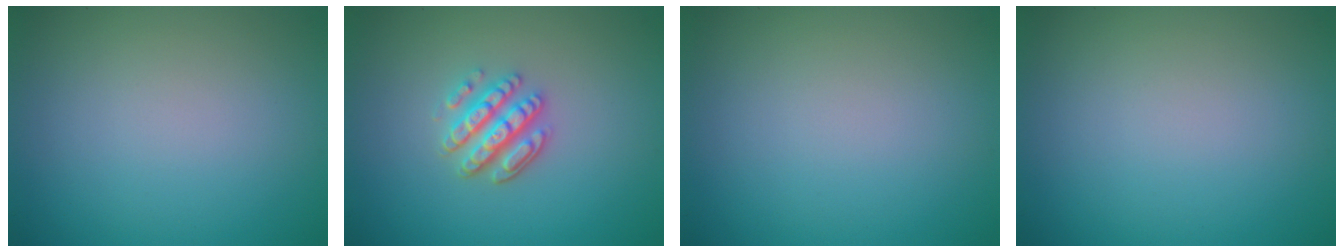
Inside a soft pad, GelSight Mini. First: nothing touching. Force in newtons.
{"total": 3.4, "press": 3.0, "slide": 1.6}
{"total": 0.0}
{"total": 0.0}